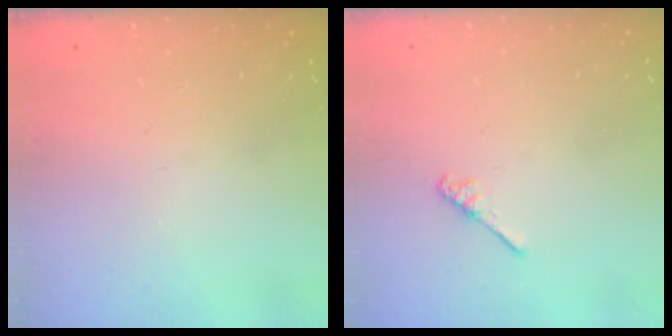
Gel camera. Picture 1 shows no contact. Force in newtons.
{"total": 3.1, "press": 3.1, "slide": 0.5}